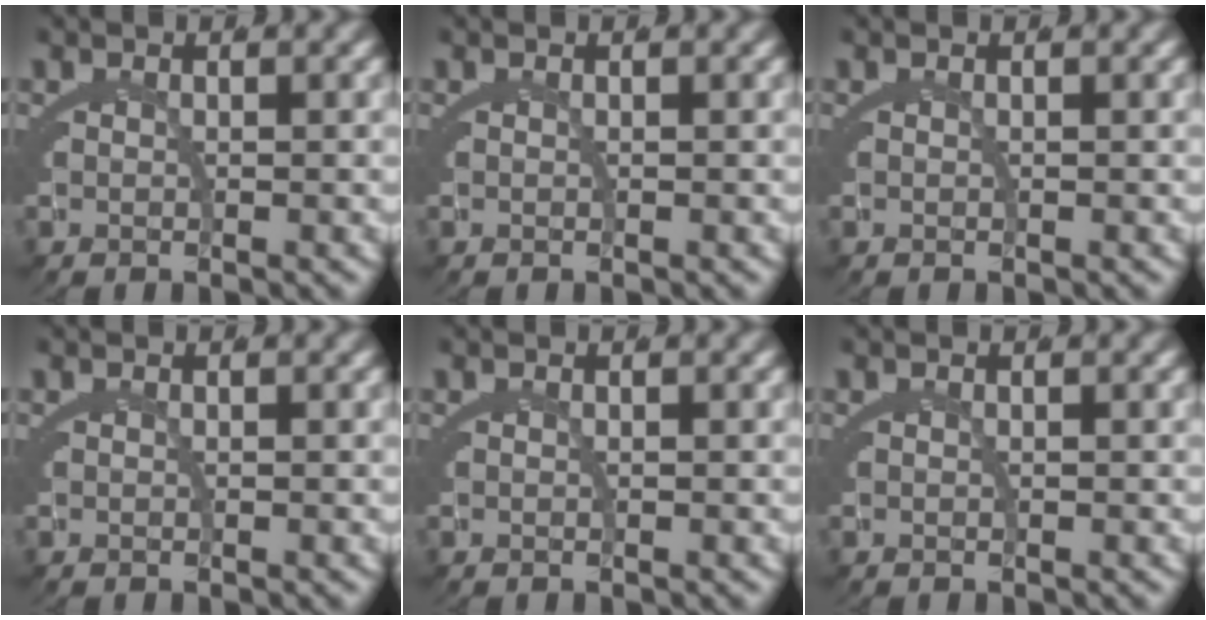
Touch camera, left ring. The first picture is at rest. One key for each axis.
{"total": 0.0}
{"total": 0.0}
{"total": 0.0}
{"total": 0.0}
{"total": 0.0}